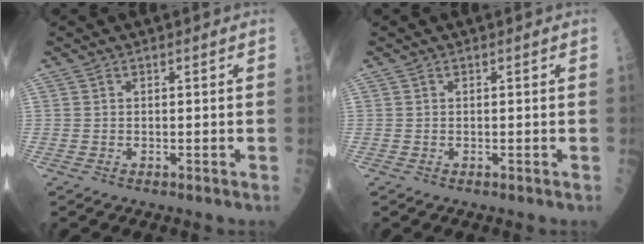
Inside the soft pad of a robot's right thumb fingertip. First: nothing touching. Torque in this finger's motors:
{"motor_torque": [-0.03, 0.03, -0.05, -0.04, 0.00]}